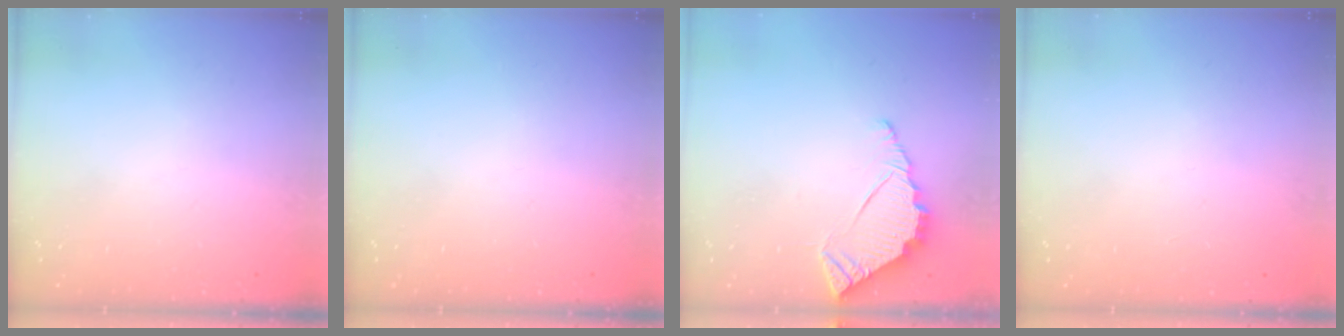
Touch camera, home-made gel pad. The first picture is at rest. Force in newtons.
{"total": 0.0}
{"total": 5.1, "press": 5.1, "slide": 0.4}
{"total": 2.2, "press": 2.2, "slide": 0.1}